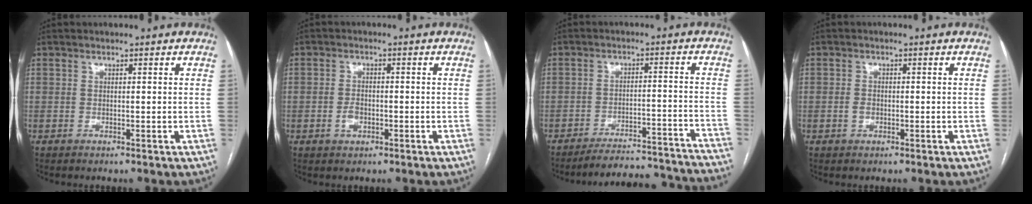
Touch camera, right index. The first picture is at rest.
{"total": 2.6, "force": [-1.0, 1.6, 1.9], "torque": [-0.037, 0.004, -0.016]}
{"total": 20.3, "force": [-19.8, 0.0, 4.9], "torque": [-0.044, -0.008, -0.250]}
{"total": 1.5, "force": [-0.4, 1.0, 1.0], "torque": [-0.020, 0.003, -0.007]}